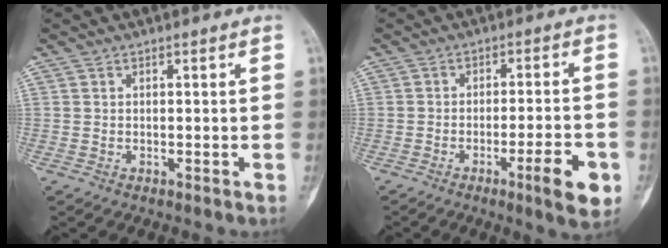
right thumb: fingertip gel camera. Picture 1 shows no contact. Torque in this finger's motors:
{"motor_torque": [-0.01, 0.24, -0.19, 0.04, -0.01]}